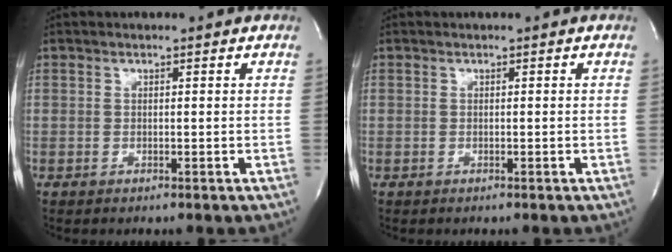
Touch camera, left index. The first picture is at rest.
{"total": 0.0}